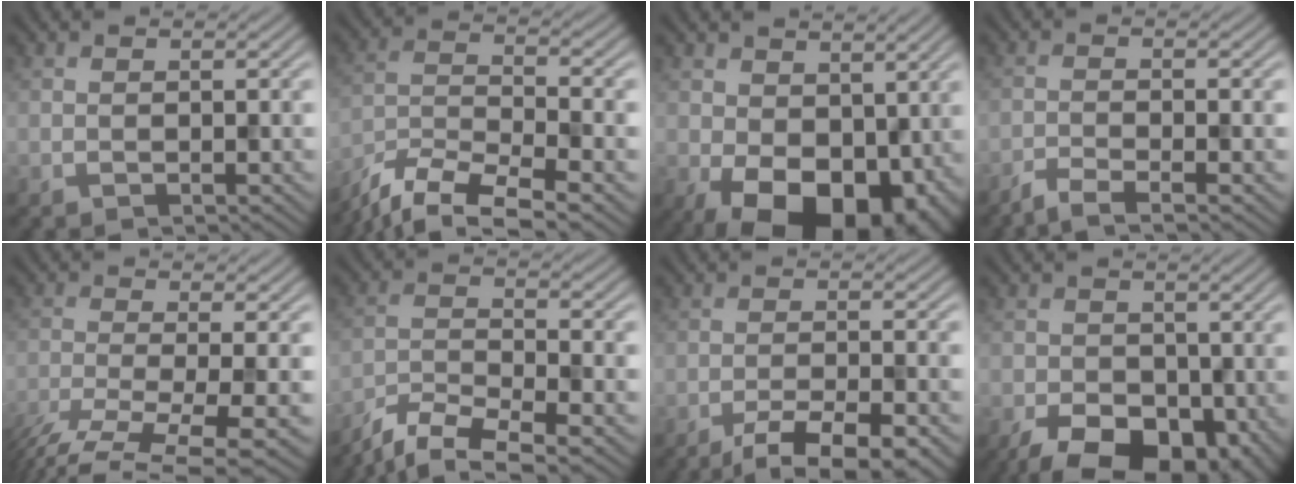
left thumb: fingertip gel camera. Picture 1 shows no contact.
{"total": 10.7, "force": [-8.5, 2.6, 5.9], "torque": [-0.130, -0.015, -0.163]}
{"total": 13.3, "force": [-1.8, 8.8, 9.8], "torque": [-0.170, -0.039, -0.007]}
{"total": 3.1, "force": [-2.4, 0.3, 2.0], "torque": [-0.036, -0.001, -0.055]}
{"total": 9.3, "force": [-5.9, 2.0, 6.9], "torque": [-0.131, -0.018, -0.089]}
{"total": 8.0, "force": [-6.3, 1.8, 4.5], "torque": [-0.099, -0.011, -0.124]}
{"total": 6.7, "force": [-4.6, 1.4, 4.7], "torque": [-0.077, -0.001, -0.073]}
{"total": 10.3, "force": [-4.2, 6.5, 6.8], "torque": [-0.106, -0.026, -0.067]}